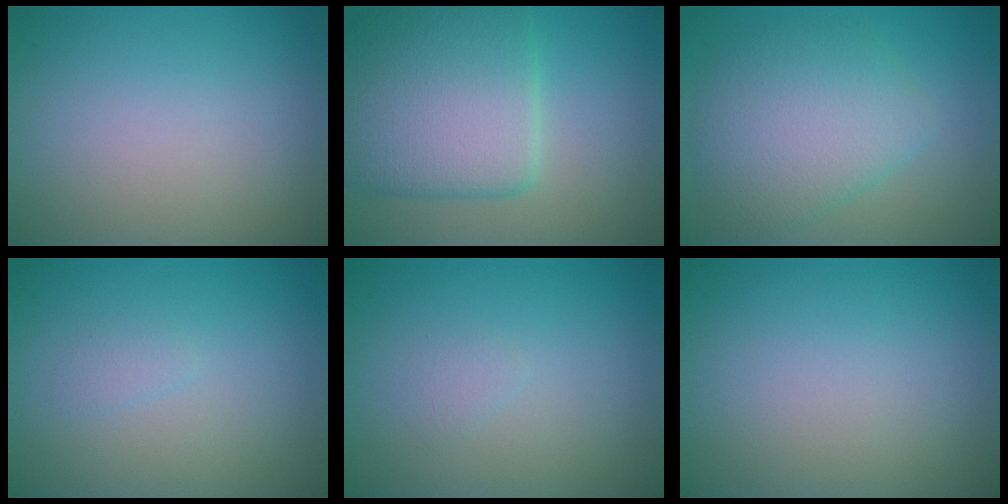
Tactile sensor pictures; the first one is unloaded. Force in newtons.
{"total": 8.0, "press": 8.0, "slide": 0.4}
{"total": 5.7, "press": 5.7, "slide": 0.2}
{"total": 0.7, "press": 0.7, "slide": 0.0}
{"total": 0.7, "press": 0.7, "slide": 0.1}
{"total": 0.0}